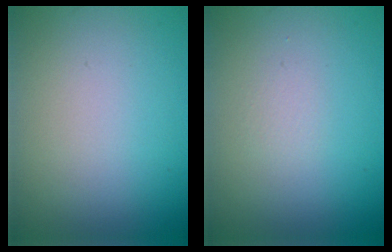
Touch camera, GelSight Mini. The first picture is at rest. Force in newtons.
{"total": 0.0}